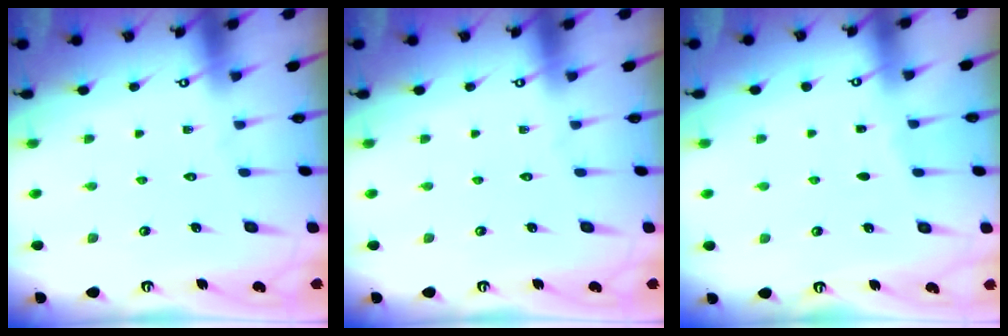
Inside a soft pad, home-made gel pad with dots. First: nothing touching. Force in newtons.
{"total": 0.0}
{"total": 2.5, "press": 2.5, "slide": 0.4}